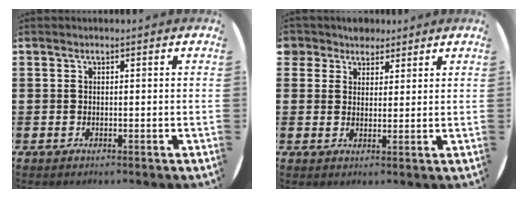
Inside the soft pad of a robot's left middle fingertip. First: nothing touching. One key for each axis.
{"total": 3.8, "fx": 3.1, "fy": 2.2, "fz": -0.2, "tx": -0.002, "ty": 0.000, "tz": 0.057}